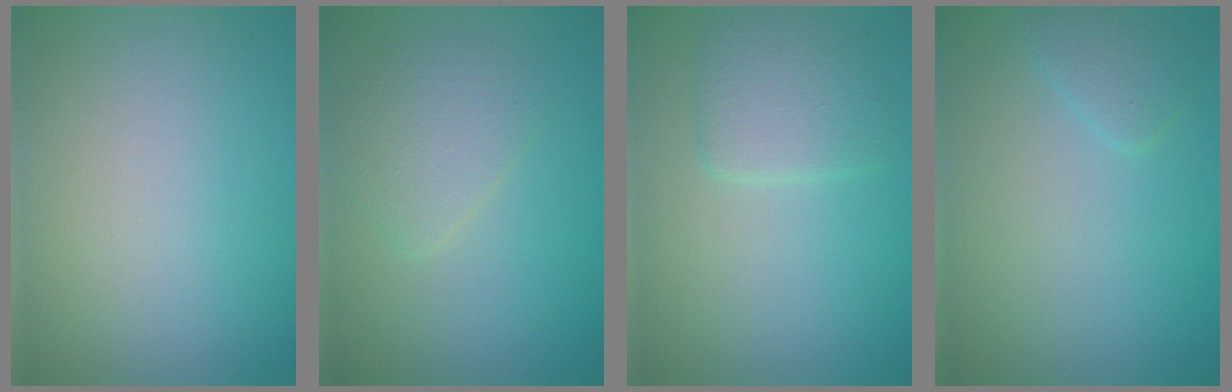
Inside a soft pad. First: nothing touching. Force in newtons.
{"total": 2.6, "press": 2.6, "slide": 0.0}
{"total": 2.8, "press": 2.8, "slide": 0.3}
{"total": 1.4, "press": 1.4, "slide": 0.1}